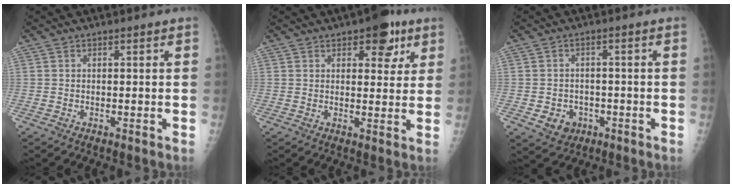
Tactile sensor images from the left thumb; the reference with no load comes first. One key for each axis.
{"total": 7.7, "fx": 4.1, "fy": 4.0, "fz": 5.2, "tx": -0.032, "ty": -0.013, "tz": 0.047}
{"total": 5.1, "fx": -1.8, "fy": 4.4, "fz": 1.9, "tx": -0.010, "ty": 0.010, "tz": -0.019}